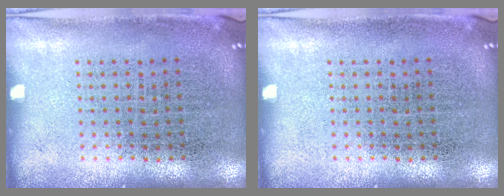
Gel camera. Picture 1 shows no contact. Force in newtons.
{"total": 0.0}